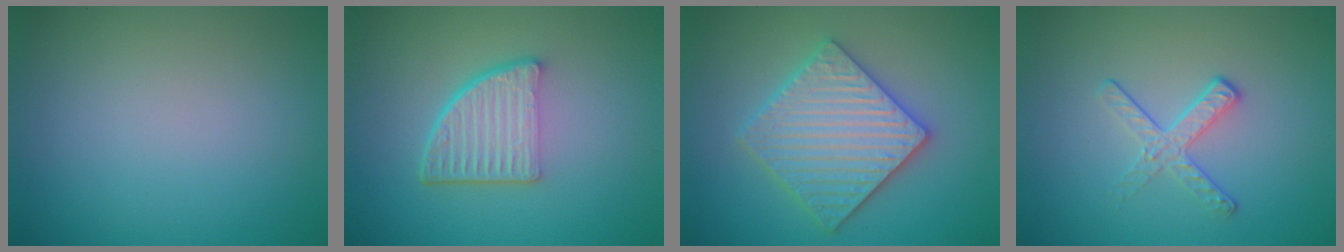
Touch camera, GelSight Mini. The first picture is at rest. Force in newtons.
{"total": 5.2, "press": 3.6, "slide": 3.7}
{"total": 5.9, "press": 5.8, "slide": 1.1}
{"total": 2.1, "press": 1.4, "slide": 1.6}